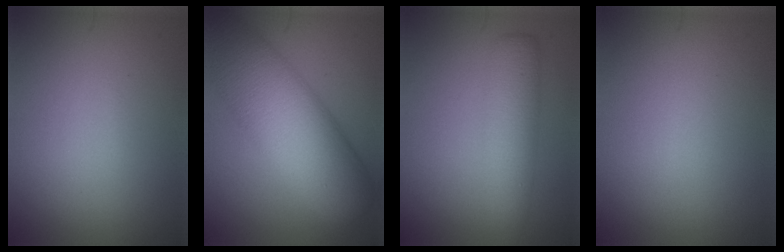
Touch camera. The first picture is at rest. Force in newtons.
{"total": 12.2, "press": 12.2, "slide": 0.4}
{"total": 4.3, "press": 4.3, "slide": 0.1}
{"total": 0.0}